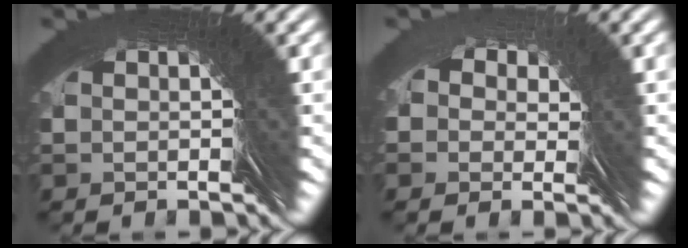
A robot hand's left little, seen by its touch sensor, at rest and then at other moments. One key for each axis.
{"total": 3.1, "fx": 1.4, "fy": 2.7, "fz": 0.5, "tx": -0.017, "ty": 0.006, "tz": 0.017}